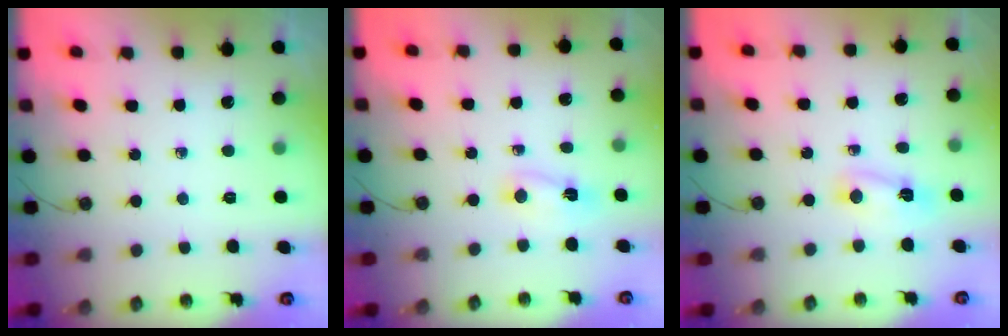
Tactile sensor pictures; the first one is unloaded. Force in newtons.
{"total": 2.3, "press": 2.3, "slide": 0.4}
{"total": 3.4, "press": 3.4, "slide": 0.4}